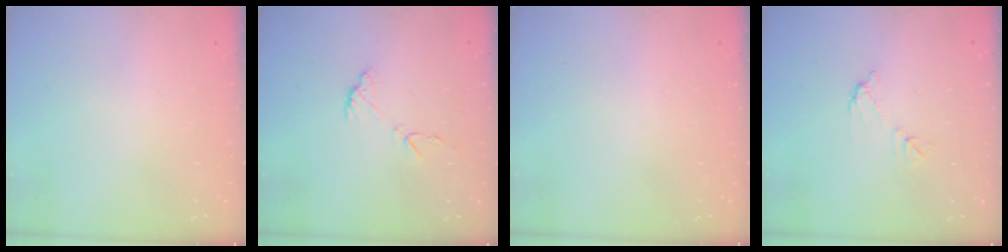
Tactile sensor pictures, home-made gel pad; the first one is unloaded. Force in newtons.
{"total": 8.5, "press": 8.5, "slide": 0.6}
{"total": 0.0}
{"total": 5.9, "press": 5.9, "slide": 0.3}